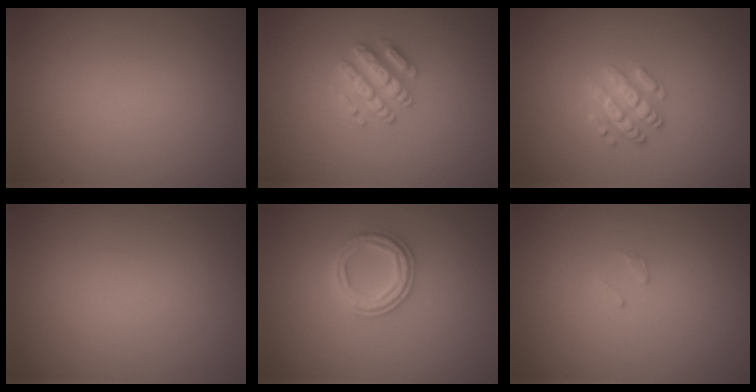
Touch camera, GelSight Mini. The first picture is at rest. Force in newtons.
{"total": 2.9, "press": 2.8, "slide": 0.5}
{"total": 2.5, "press": 2.5, "slide": 0.4}
{"total": 0.0}
{"total": 3.3, "press": 3.2, "slide": 0.6}
{"total": 0.8, "press": 0.7, "slide": 0.1}